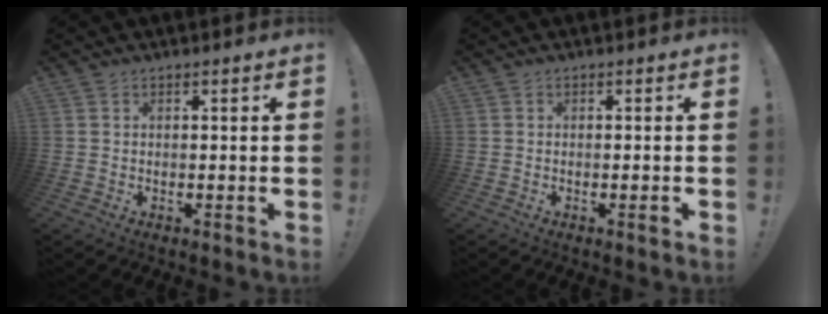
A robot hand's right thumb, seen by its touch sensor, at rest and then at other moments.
{"total": 1.4, "force": [-0.7, -0.2, 1.3], "torque": [-0.026, 0.003, -0.011]}